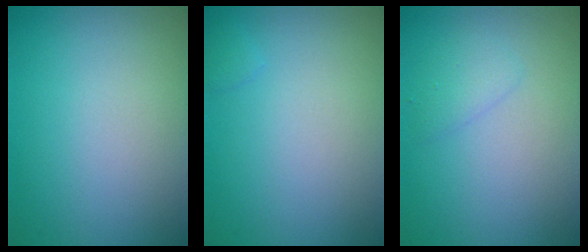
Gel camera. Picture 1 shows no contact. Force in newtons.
{"total": 0.5, "press": 0.5, "slide": 0.0}
{"total": 1.3, "press": 1.3, "slide": 0.0}